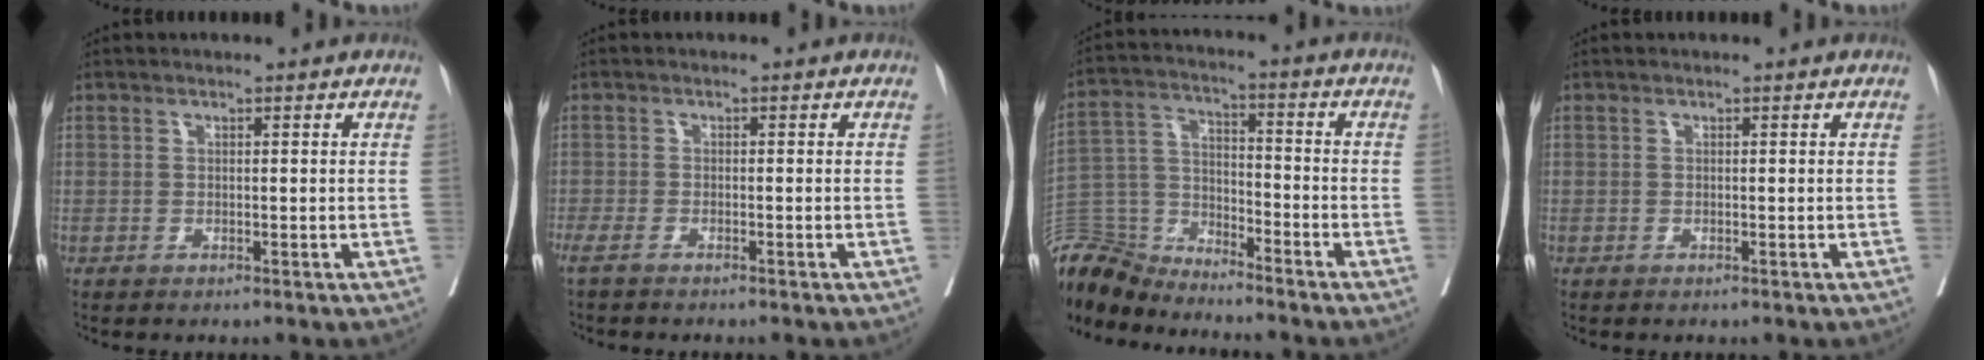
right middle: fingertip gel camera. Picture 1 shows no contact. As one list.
[{"total": 2.8, "force": [-2.3, 0.1, 1.6], "torque": [-0.028, -0.007, -0.037]}, {"total": 11.2, "force": [-11.1, 1.8, 0.4], "torque": [-0.012, 0.021, -0.219]}, {"total": 0.0}]